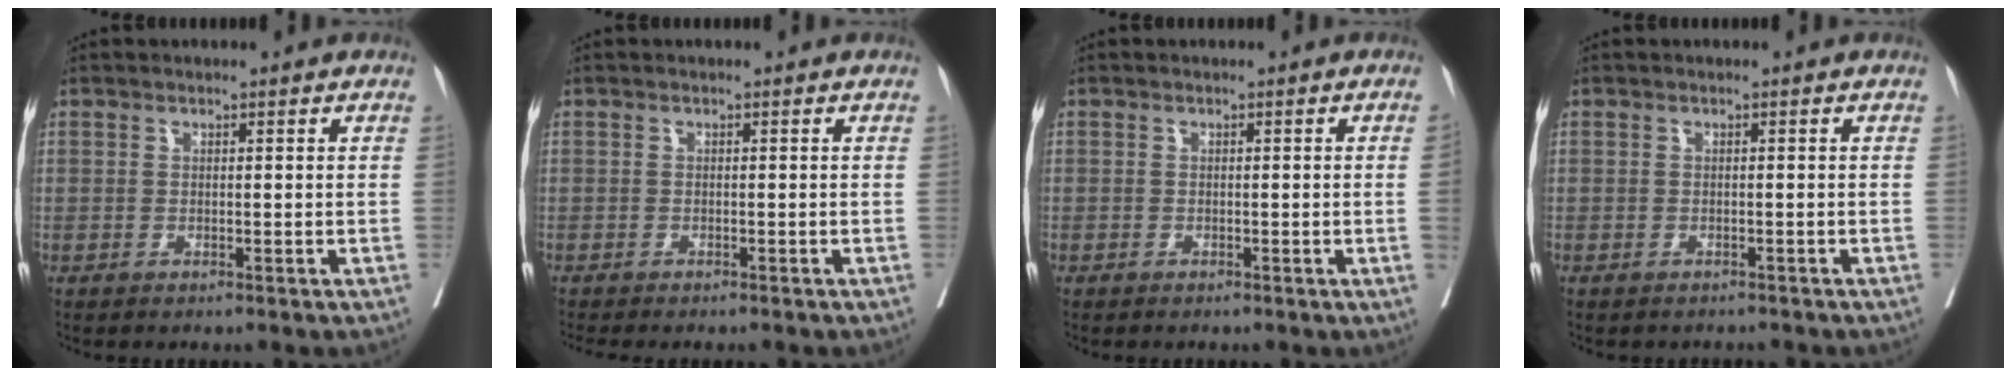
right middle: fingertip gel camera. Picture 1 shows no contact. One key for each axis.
{"total": 4.3, "fx": -3.8, "fy": 0.7, "fz": 1.9, "tx": -0.019, "ty": -0.008, "tz": -0.054}
{"total": 0.9, "fx": -0.2, "fy": -0.3, "fz": 0.8, "tx": -0.008, "ty": 0.002, "tz": -0.004}
{"total": 2.5, "fx": -2.2, "fy": 1.0, "fz": 0.4, "tx": -0.008, "ty": -0.001, "tz": -0.030}